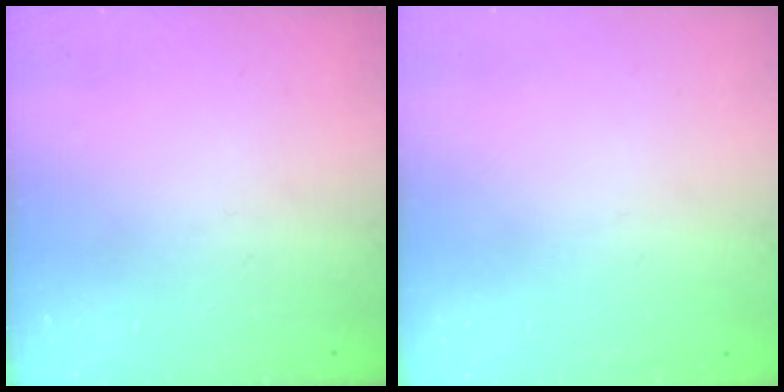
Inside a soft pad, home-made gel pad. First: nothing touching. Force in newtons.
{"total": 0.8, "press": 0.8, "slide": 0.1}